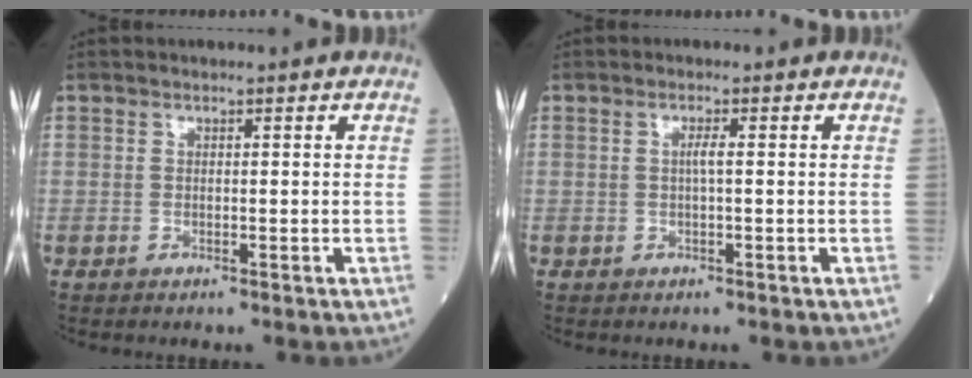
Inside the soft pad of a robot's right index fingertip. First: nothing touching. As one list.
[{"total": 1.3, "force": [0.0, -0.1, 1.3], "torque": [-0.027, 0.002, -0.001]}]